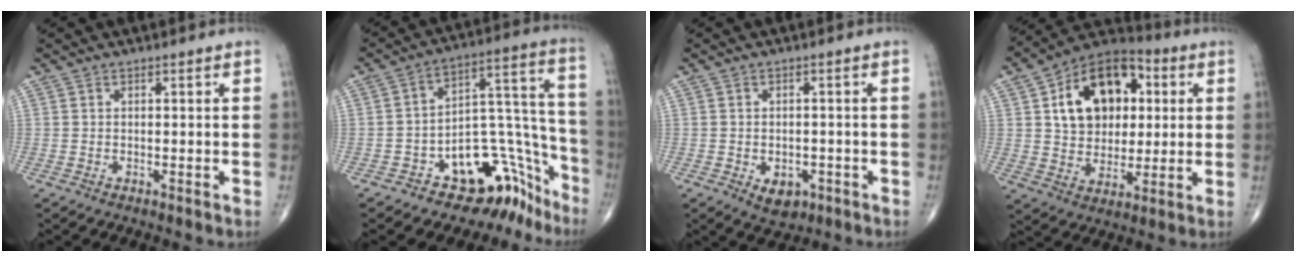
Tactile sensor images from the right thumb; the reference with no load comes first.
{"total": 15.9, "force": [-11.0, 9.0, 7.3], "torque": [-0.009, 0.161, -0.163]}
{"total": 4.7, "force": [-1.8, 3.2, 2.9], "torque": [-0.030, 0.006, -0.016]}
{"total": 18.3, "force": [4.5, 12.8, 12.3], "torque": [-0.154, 0.008, 0.071]}